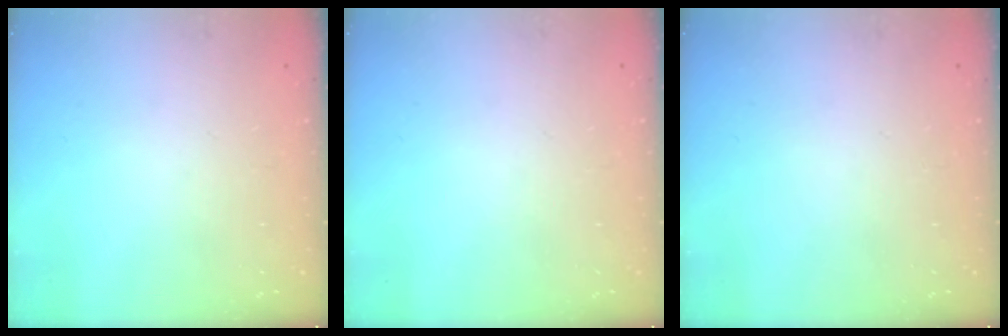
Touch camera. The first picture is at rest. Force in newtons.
{"total": 0.0}
{"total": 0.0}